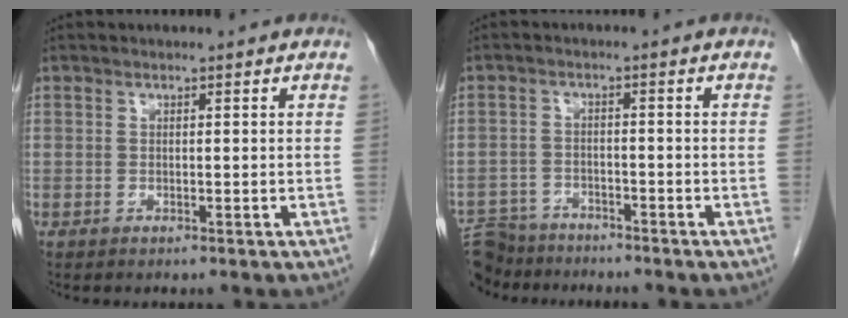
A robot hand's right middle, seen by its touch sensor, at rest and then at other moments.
{"total": 8.4, "force": [-7.6, 3.4, 0.8], "torque": [-0.020, 0.005, -0.126]}